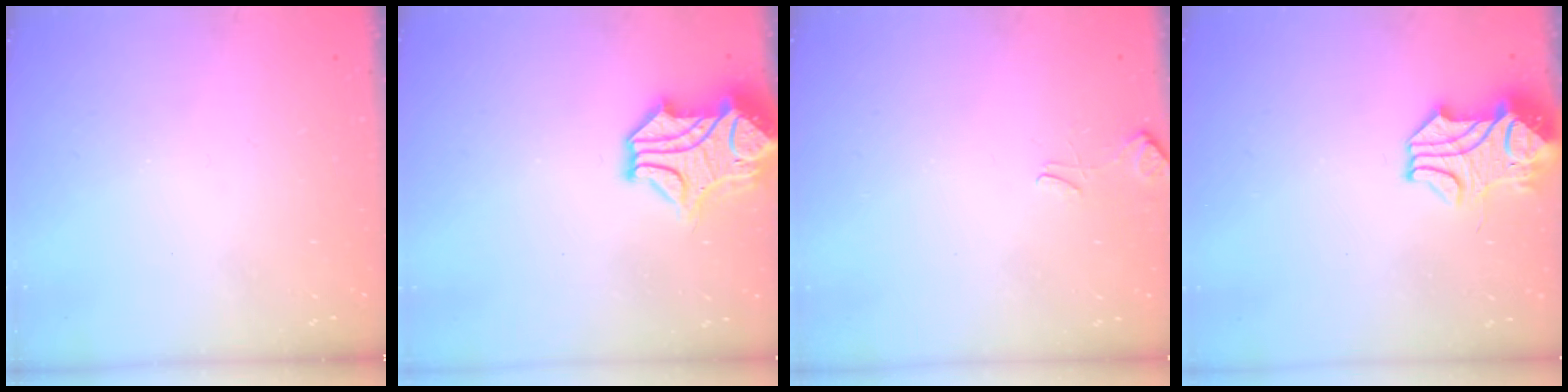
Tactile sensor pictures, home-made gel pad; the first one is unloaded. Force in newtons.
{"total": 8.0, "press": 7.8, "slide": 1.8}
{"total": 1.7, "press": 1.6, "slide": 0.5}
{"total": 3.5, "press": 3.4, "slide": 1.0}